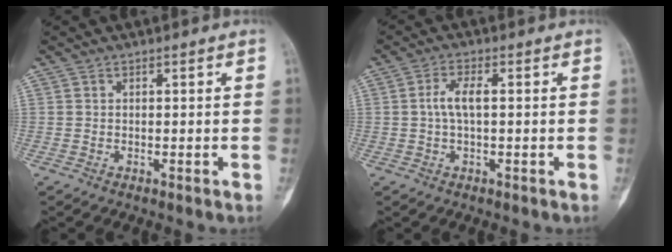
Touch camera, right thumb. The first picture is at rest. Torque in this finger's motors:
{"motor_torque": [0.59, 0.61, 0.22, -0.24, -0.01]}